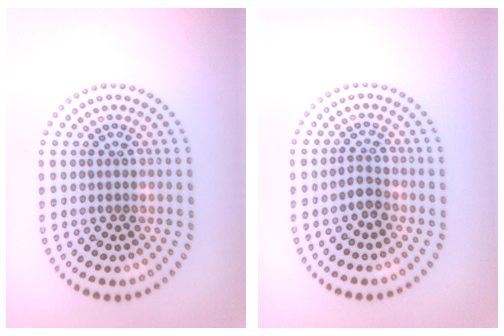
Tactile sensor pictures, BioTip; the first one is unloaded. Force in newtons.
{"total": 1.6, "press": 1.3, "slide": 1.0}